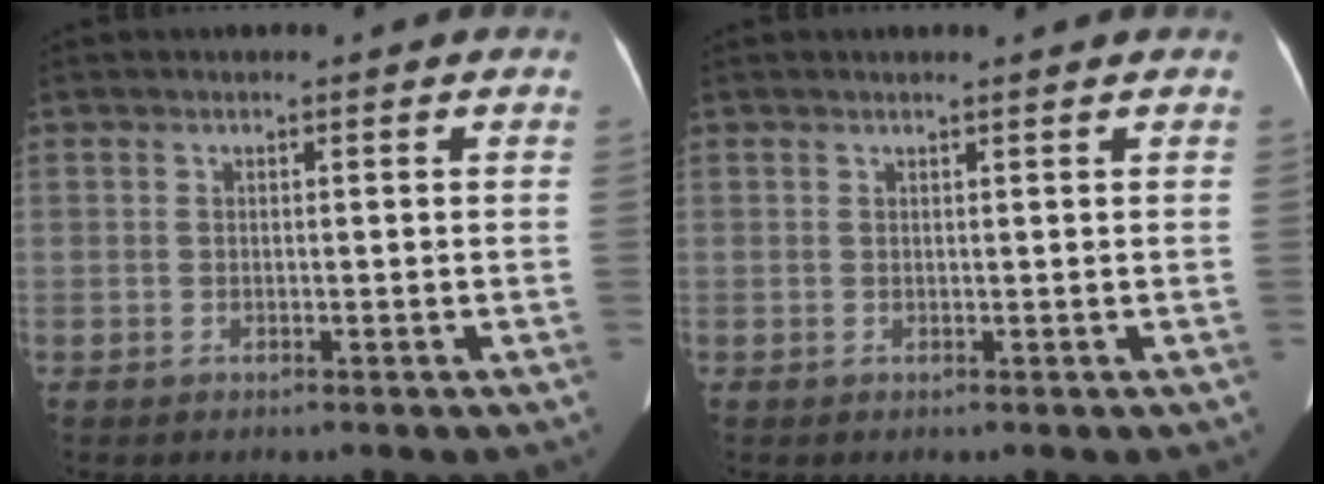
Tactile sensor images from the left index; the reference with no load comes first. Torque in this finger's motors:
{"motor_torque": [0.09, 0.00, 0.05, 0.00]}